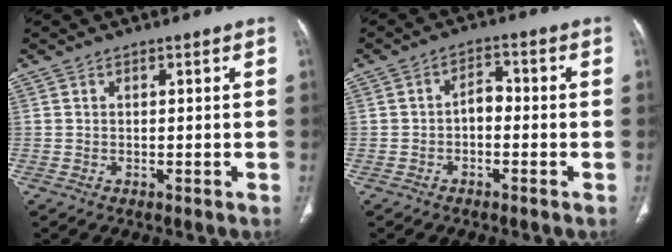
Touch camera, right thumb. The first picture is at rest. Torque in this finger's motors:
{"motor_torque": [0.37, 0.95, 0.40, -0.13, 0.01]}